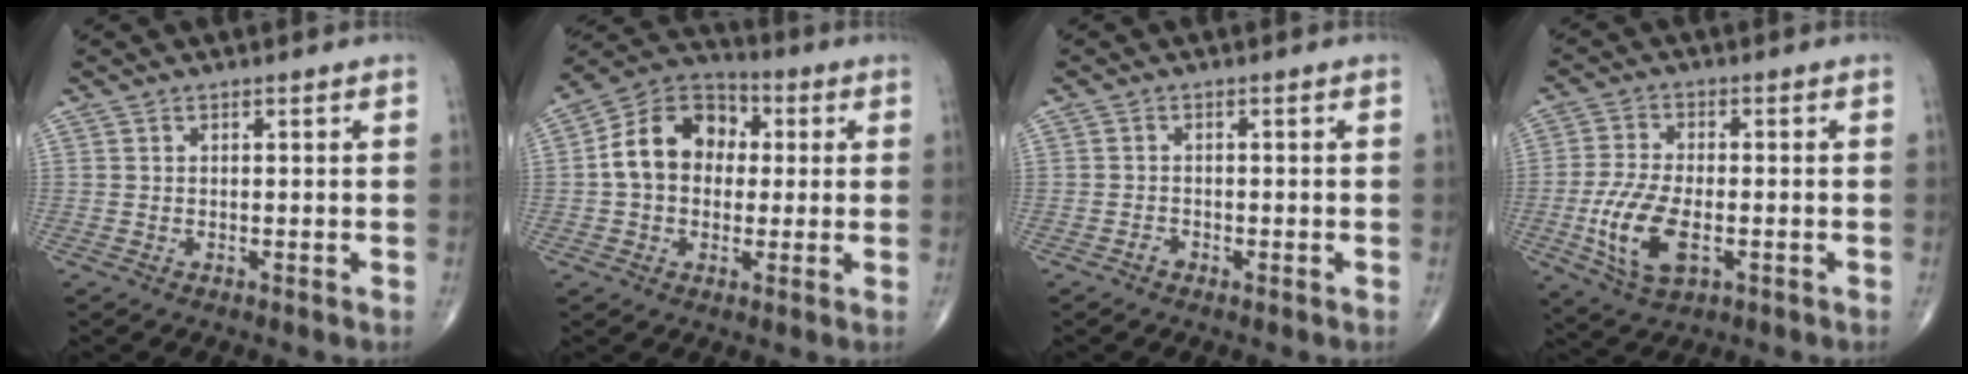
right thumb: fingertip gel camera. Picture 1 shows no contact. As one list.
[{"total": 13.4, "force": [1.1, 10.3, 8.5], "torque": [-0.126, 0.032, 0.008]}, {"total": 1.1, "force": [-0.7, 0.7, 0.3], "torque": [-0.005, 0.004, -0.016]}, {"total": 11.2, "force": [-2.9, 5.6, 9.3], "torque": [-0.193, 0.000, -0.049]}]